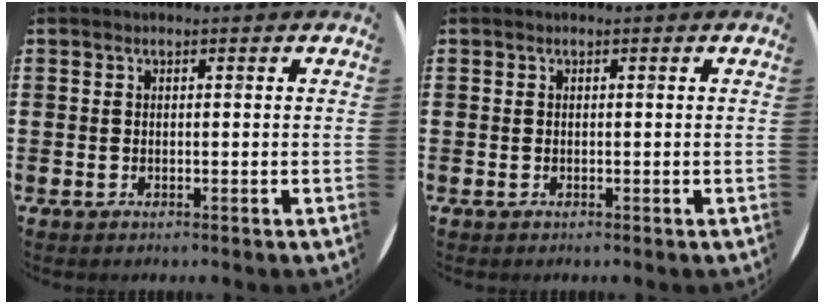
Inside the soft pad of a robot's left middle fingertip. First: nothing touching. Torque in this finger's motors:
{"motor_torque": [0.00, 0.00, 0.00, 0.00]}